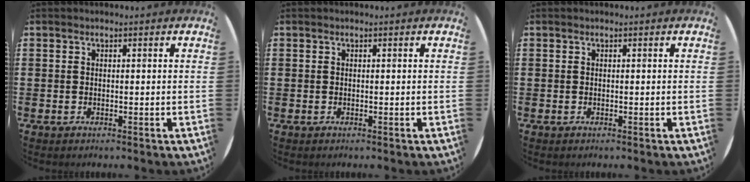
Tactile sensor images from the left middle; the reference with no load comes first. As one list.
[{"total": 0.0}, {"total": 0.0}]